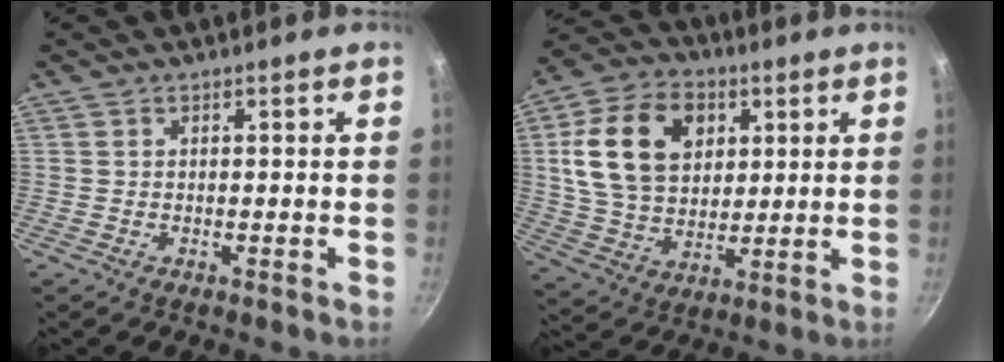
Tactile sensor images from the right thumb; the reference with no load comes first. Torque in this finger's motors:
{"motor_torque": [0.20, 2.68, 1.14, 0.17, 0.23]}